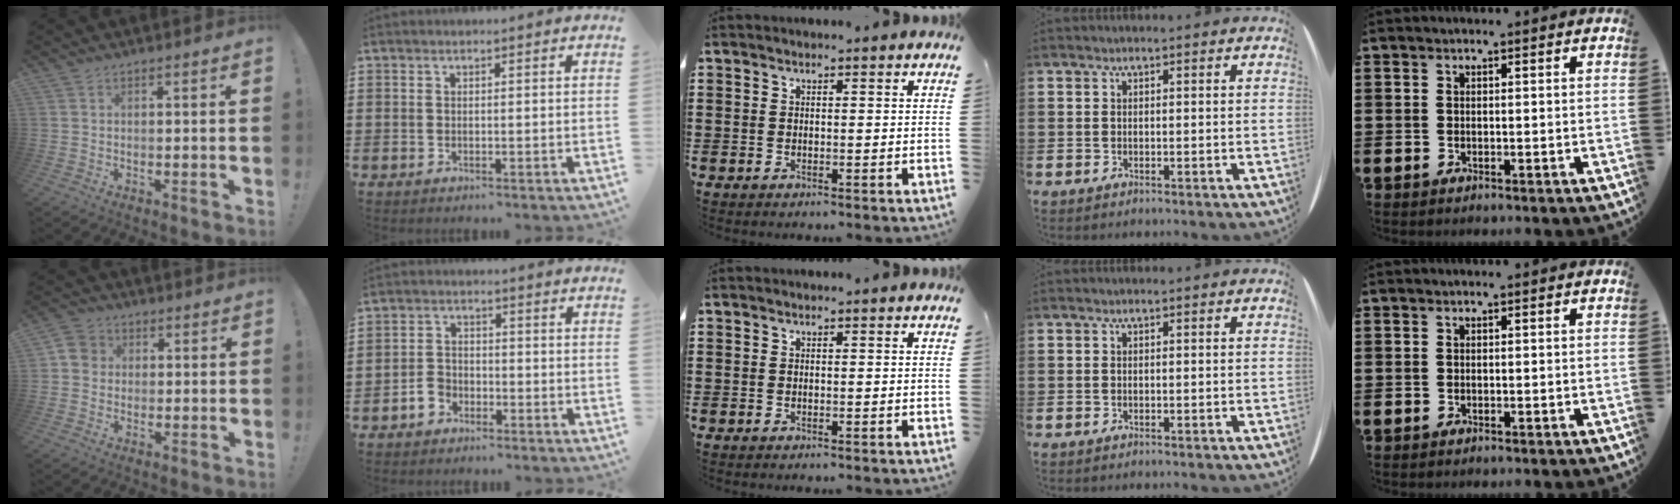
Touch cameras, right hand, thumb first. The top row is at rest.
{"thumb": {"total": 5.2, "force": [0.5, 4.8, 1.8], "torque": [-0.025, 0.015, 0.012]}, "index": {"total": 3.1, "force": [-2.0, 2.2, 1.0], "torque": [-0.031, 0.004, -0.044]}}